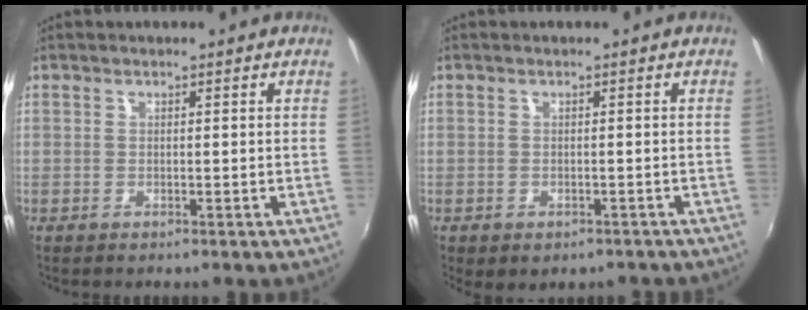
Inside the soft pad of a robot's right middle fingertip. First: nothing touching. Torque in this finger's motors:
{"motor_torque": [1.03, -1.11, 0.31, 0.13]}